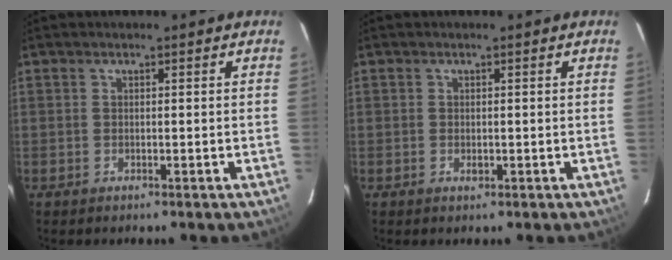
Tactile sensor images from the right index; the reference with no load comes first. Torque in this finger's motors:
{"motor_torque": [0.09, 0.05, -0.02, 0.00]}